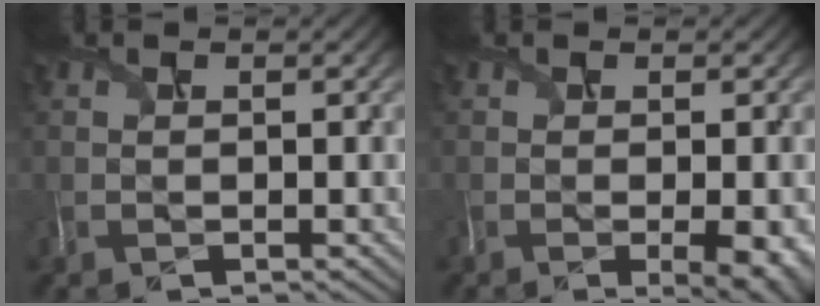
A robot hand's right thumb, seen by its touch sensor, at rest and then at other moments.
{"total": 5.0, "force": [-1.8, 1.4, 4.4], "torque": [-0.044, -0.013, -0.024]}